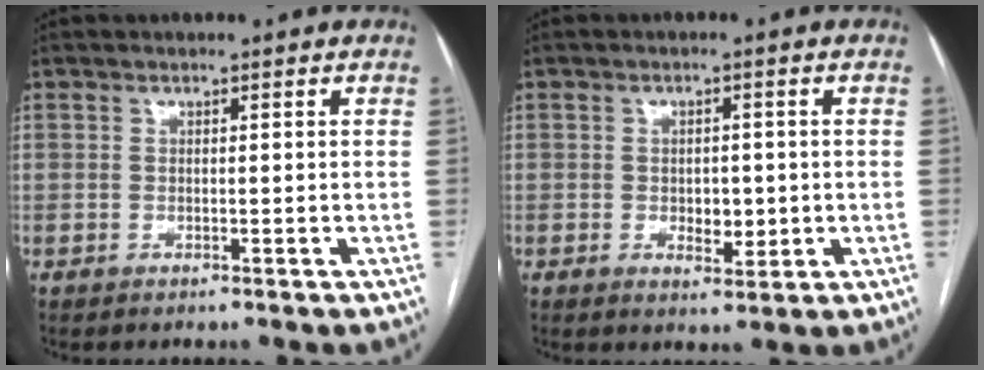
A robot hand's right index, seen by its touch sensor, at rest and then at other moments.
{"total": 3.8, "force": [-0.5, 2.1, 3.1], "torque": [-0.043, -0.001, -0.001]}